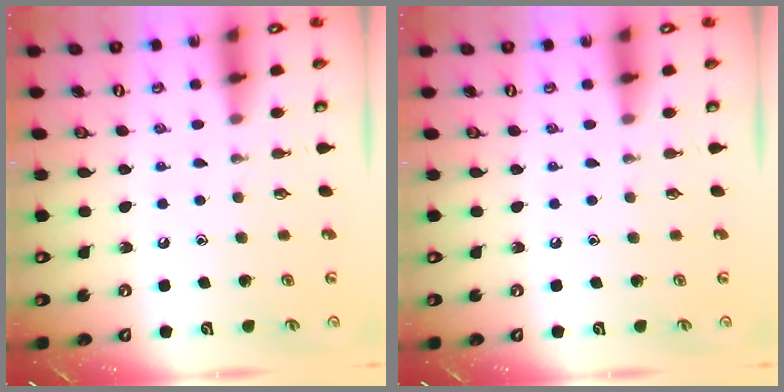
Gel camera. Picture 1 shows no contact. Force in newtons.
{"total": 0.0}